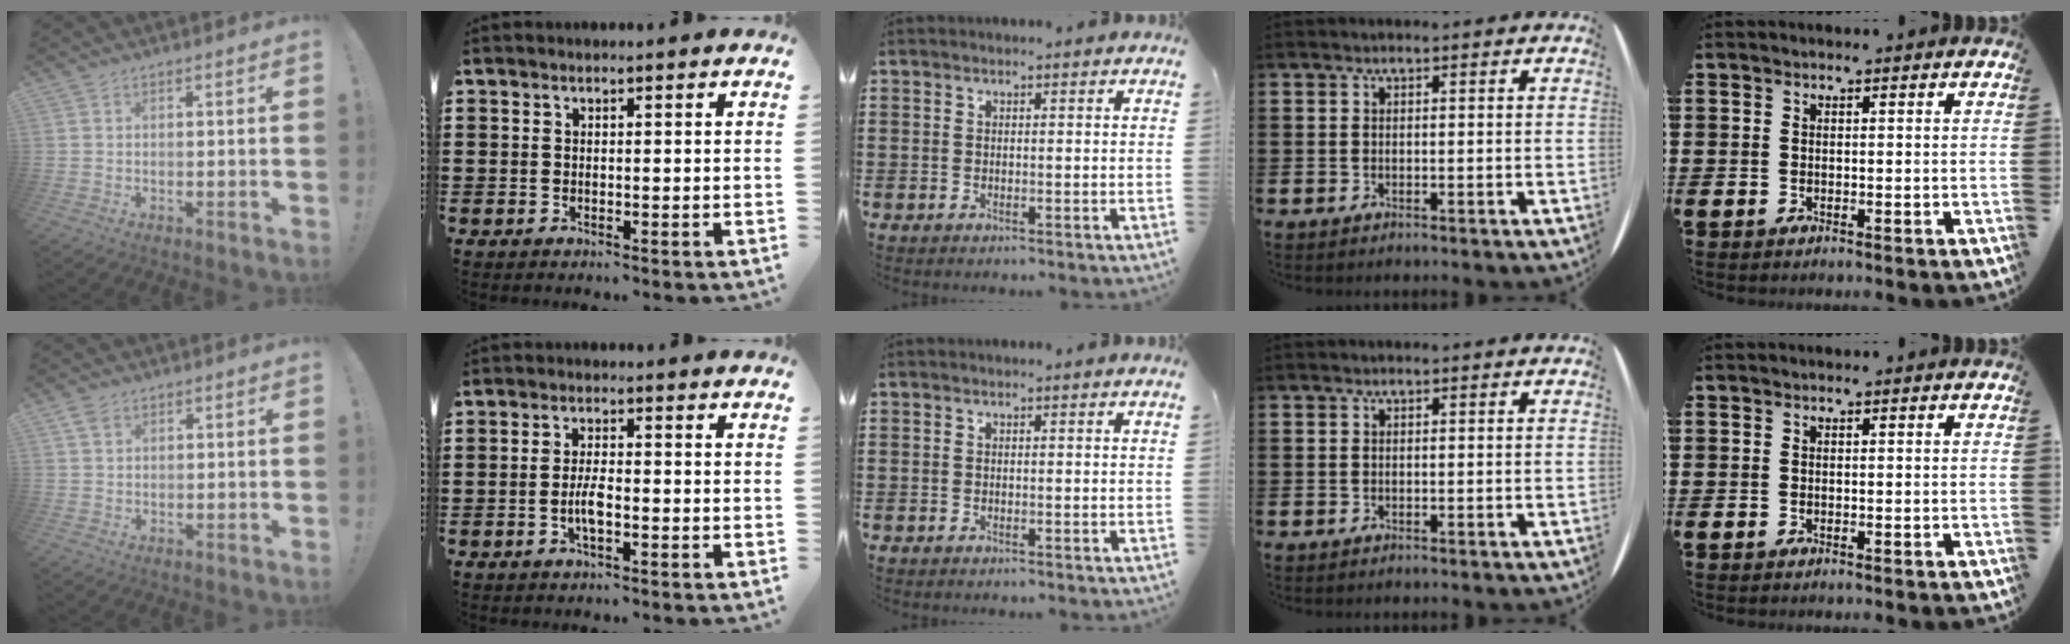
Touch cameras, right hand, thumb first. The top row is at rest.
{"thumb": {"total": 2.4, "force": [1.5, 1.5, 1.2], "torque": [-0.010, -0.004, 0.025]}, "index": {"total": 3.6, "force": [-1.1, 1.0, 3.2], "torque": [-0.072, -0.001, -0.025]}}